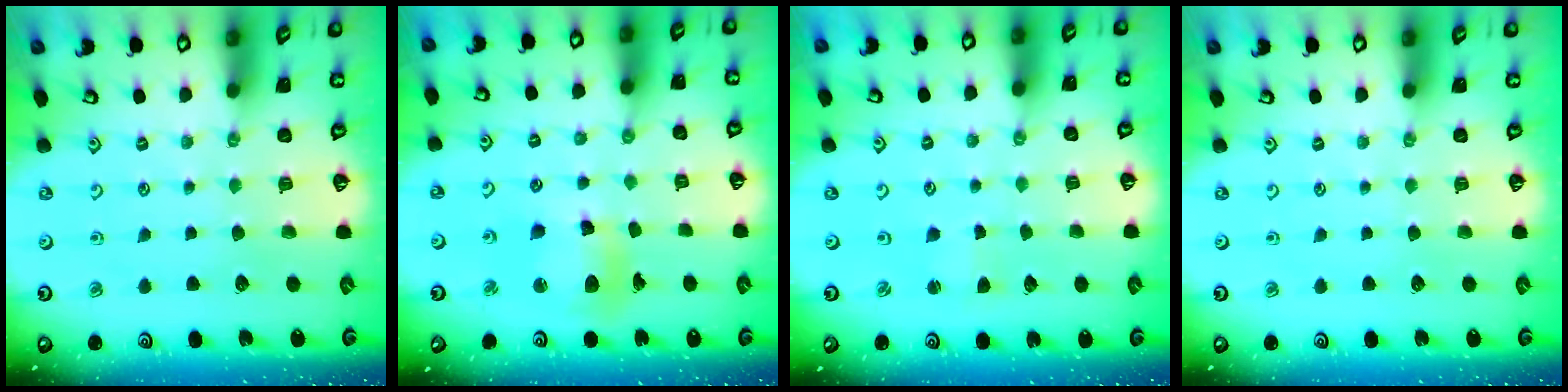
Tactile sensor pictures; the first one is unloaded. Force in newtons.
{"total": 11.6, "press": 11.5, "slide": 1.5}
{"total": 1.5, "press": 1.4, "slide": 0.2}
{"total": 0.0}